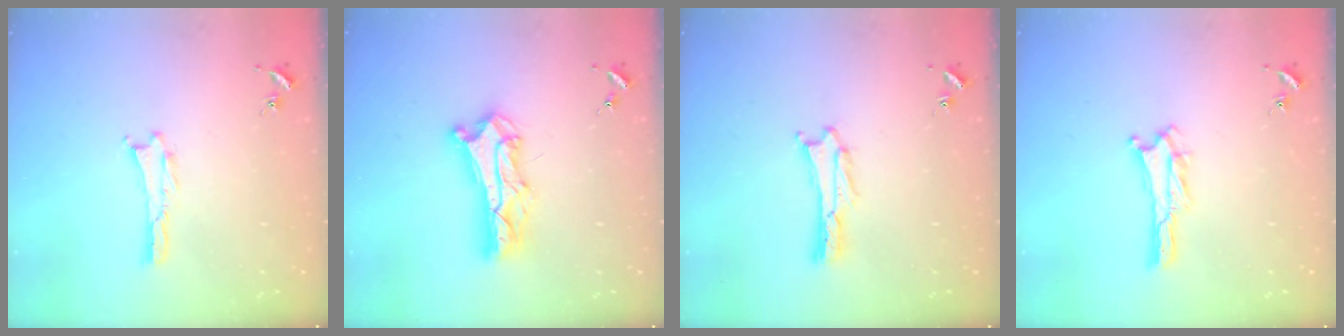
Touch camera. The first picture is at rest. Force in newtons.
{"total": 9.6, "press": 9.6, "slide": 0.9}
{"total": 0.0}
{"total": 1.3, "press": 1.3, "slide": 0.4}